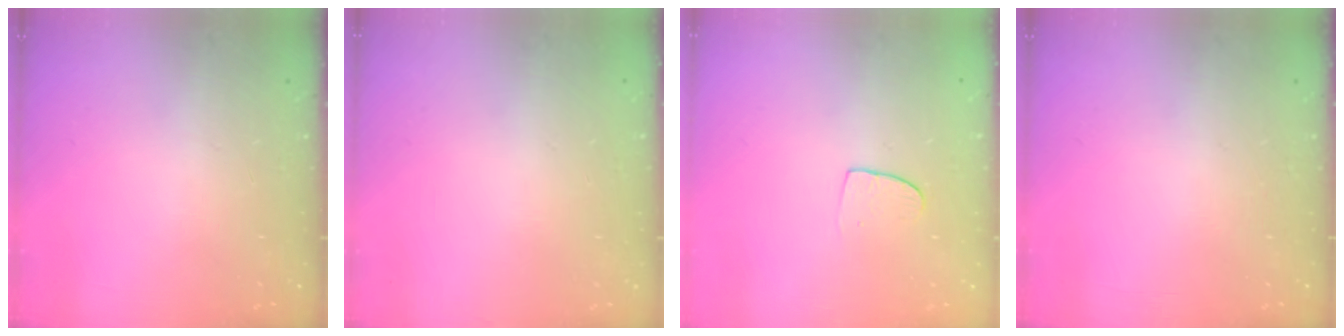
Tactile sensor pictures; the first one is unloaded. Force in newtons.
{"total": 0.0}
{"total": 6.3, "press": 6.2, "slide": 0.6}
{"total": 0.0}